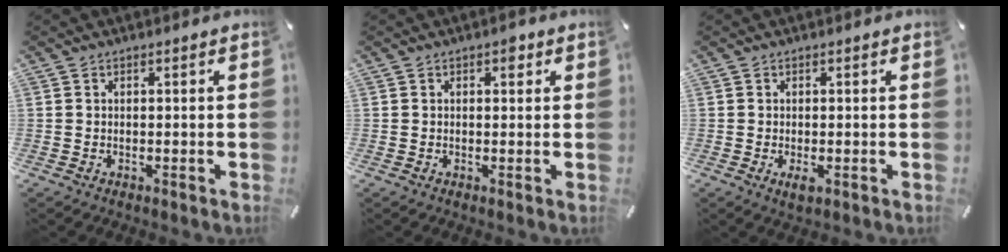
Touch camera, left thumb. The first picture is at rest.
{"total": 1.9, "force": [0.8, 1.1, 1.3], "torque": [-0.013, -0.001, 0.009]}
{"total": 2.1, "force": [-0.3, 0.6, 2.0], "torque": [-0.041, -0.005, -0.007]}